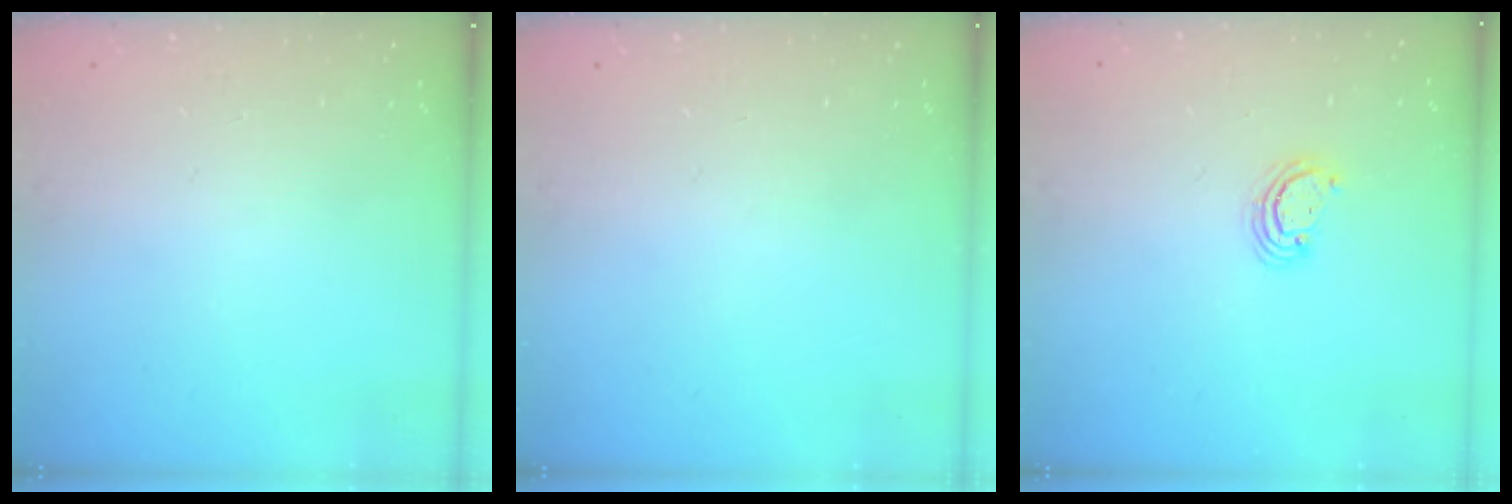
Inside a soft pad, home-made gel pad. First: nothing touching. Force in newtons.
{"total": 0.0}
{"total": 3.2, "press": 3.1, "slide": 0.3}